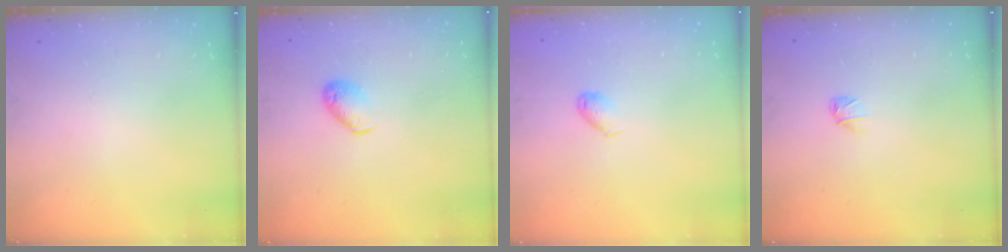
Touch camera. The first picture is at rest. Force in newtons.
{"total": 6.2, "press": 6.2, "slide": 0.9}
{"total": 3.7, "press": 3.6, "slide": 0.7}
{"total": 2.6, "press": 2.5, "slide": 0.6}